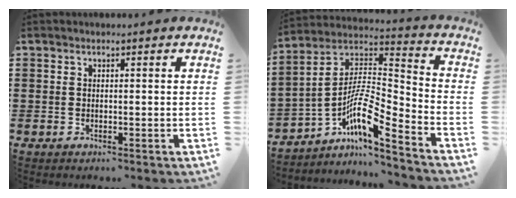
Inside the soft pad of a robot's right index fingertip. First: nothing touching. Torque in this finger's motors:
{"motor_torque": [-0.05, -0.20, 0.56, 0.05]}